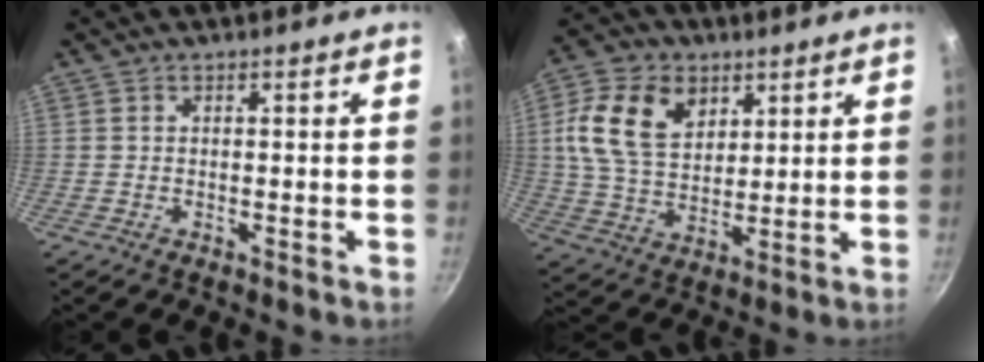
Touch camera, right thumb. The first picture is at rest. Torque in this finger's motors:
{"motor_torque": [-0.84, 1.16, 0.27, -0.07, 0.10]}